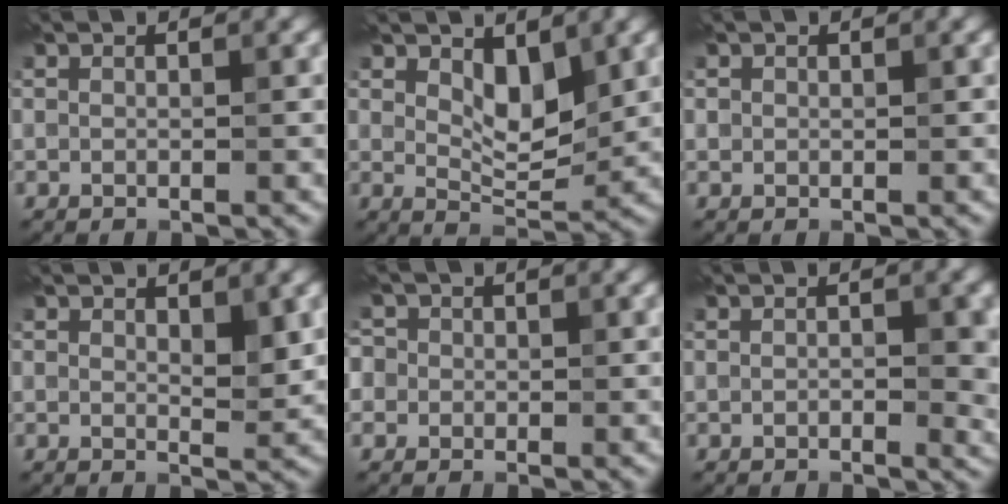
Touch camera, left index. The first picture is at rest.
{"total": 3.5, "force": [1.6, 1.7, 2.6], "torque": [-0.052, -0.006, 0.030]}
{"total": 0.7, "force": [0.3, 0.6, 0.1], "torque": [0.002, 0.001, -0.001]}
{"total": 2.2, "force": [0.7, 0.9, 1.9], "torque": [-0.026, -0.001, 0.013]}
{"total": 4.1, "force": [0.9, 3.8, 1.4], "torque": [-0.021, 0.040, -0.022]}
{"total": 2.8, "force": [-0.2, 1.3, 2.5], "torque": [-0.028, 0.001, -0.003]}